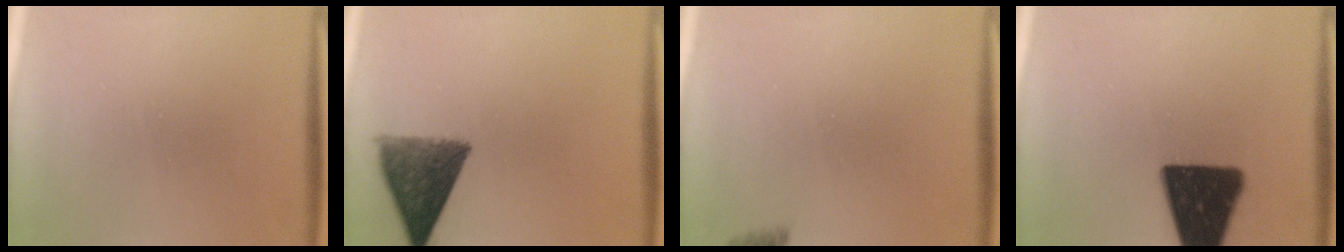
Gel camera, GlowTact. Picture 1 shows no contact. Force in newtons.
{"total": 9.8}
{"total": 2.7}
{"total": 18.5}